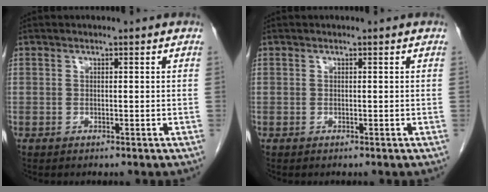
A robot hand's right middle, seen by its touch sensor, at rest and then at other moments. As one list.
[{"total": 0.0}]